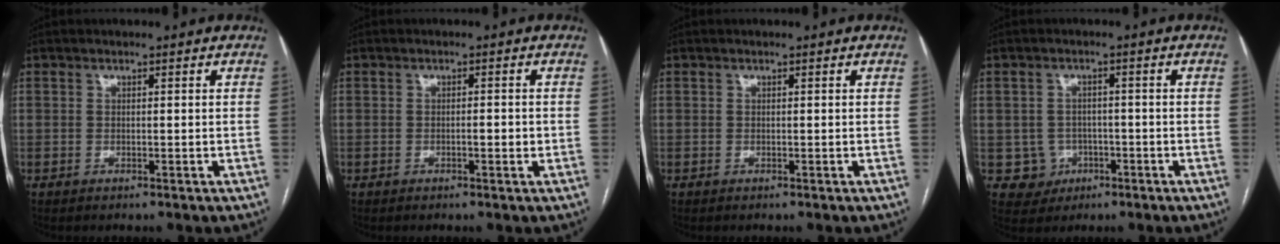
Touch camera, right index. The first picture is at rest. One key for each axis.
{"total": 1.6, "fx": -0.4, "fy": 0.3, "fz": 1.5, "tx": -0.023, "ty": 0.001, "tz": -0.007}
{"total": 0.0}
{"total": 4.5, "fx": -1.2, "fy": 4.3, "fz": 0.2, "tx": 0.009, "ty": 0.012, "tz": -0.012}